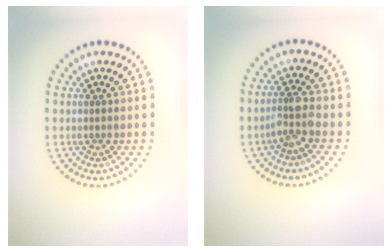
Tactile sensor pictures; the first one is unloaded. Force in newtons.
{"total": 2.4, "press": 2.0, "slide": 1.4}